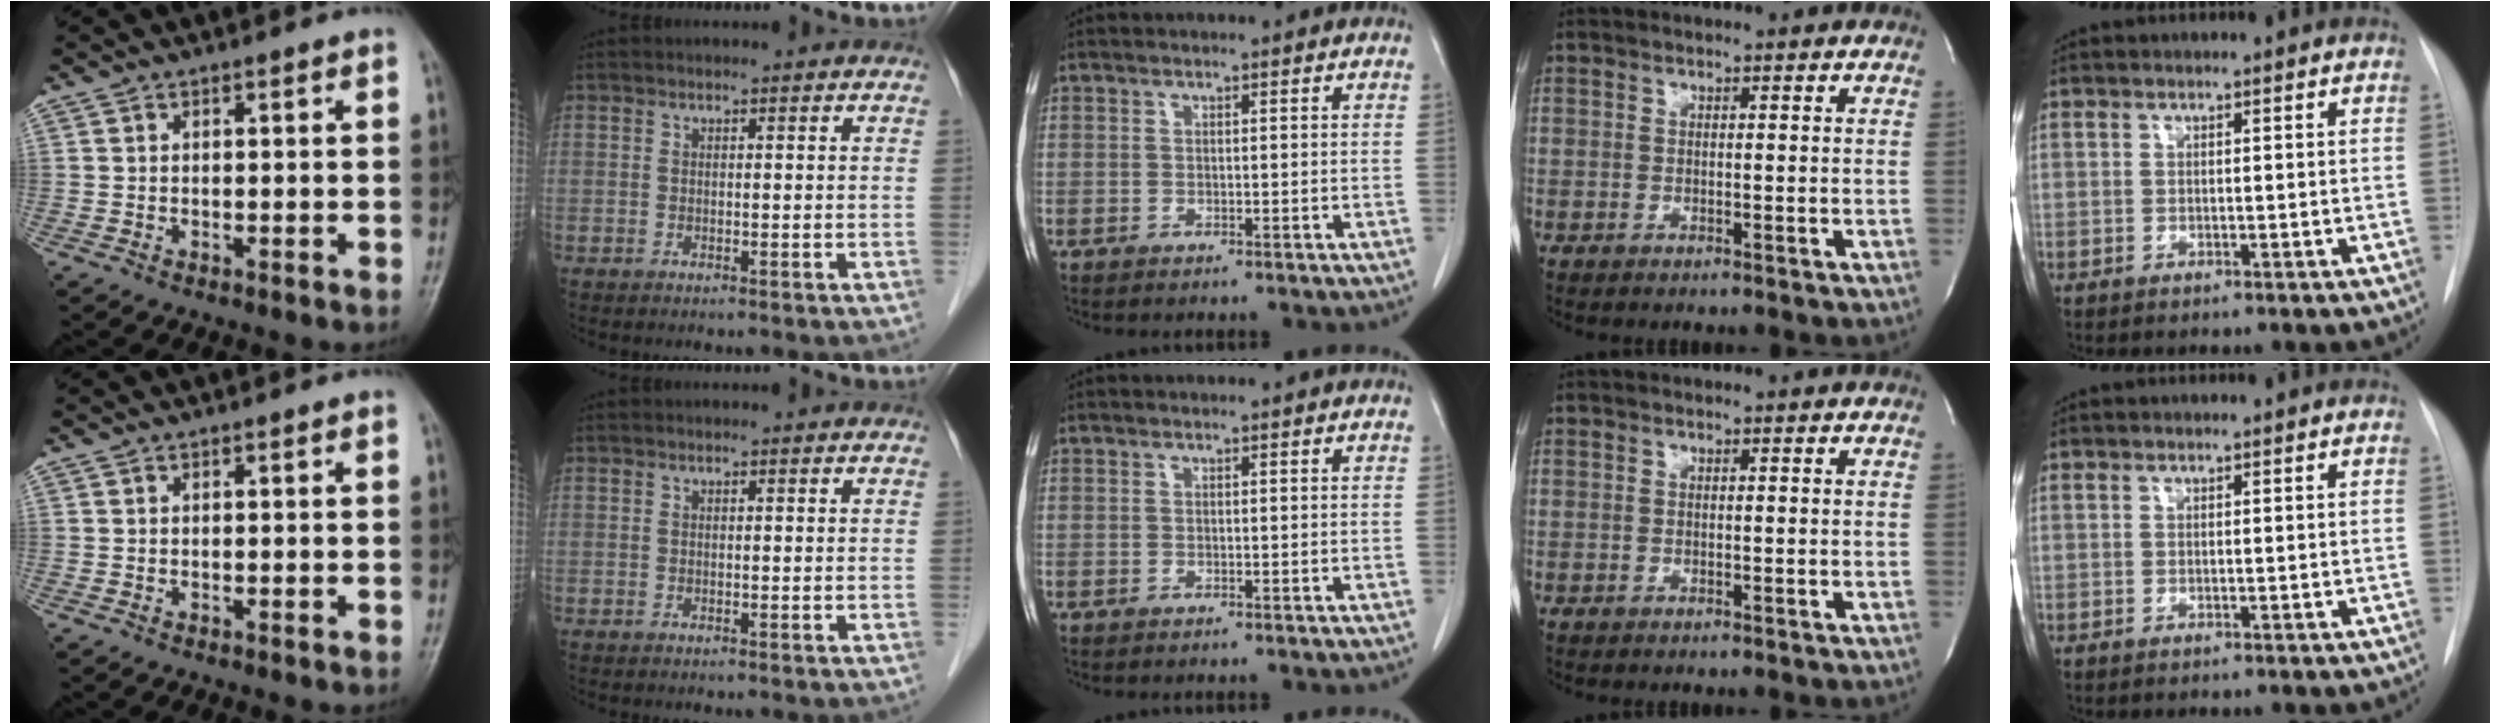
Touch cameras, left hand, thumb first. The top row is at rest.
{}